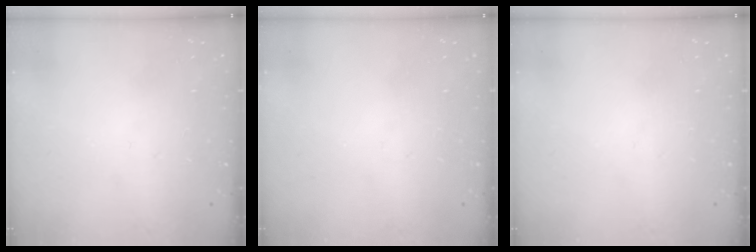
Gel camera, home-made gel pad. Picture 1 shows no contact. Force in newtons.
{"total": 0.0}
{"total": 0.0}